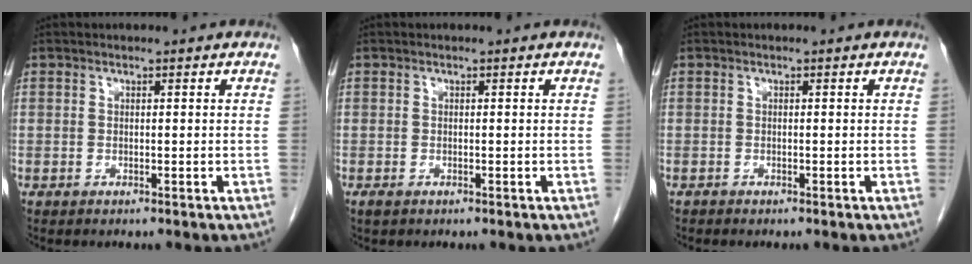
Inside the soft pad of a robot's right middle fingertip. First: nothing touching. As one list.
[{"total": 0.6, "force": [-0.4, 0.3, 0.4], "torque": [-0.010, -0.002, -0.002]}, {"total": 0.0}]